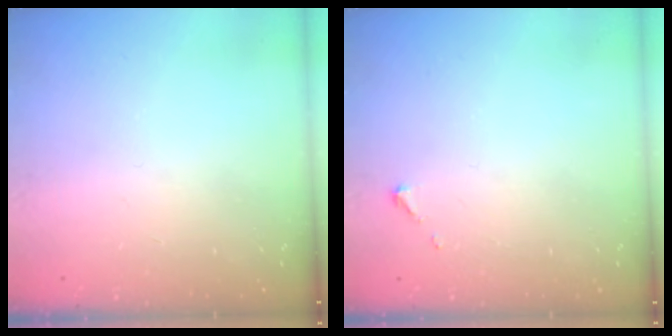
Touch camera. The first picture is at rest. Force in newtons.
{"total": 2.6, "press": 2.6, "slide": 0.3}